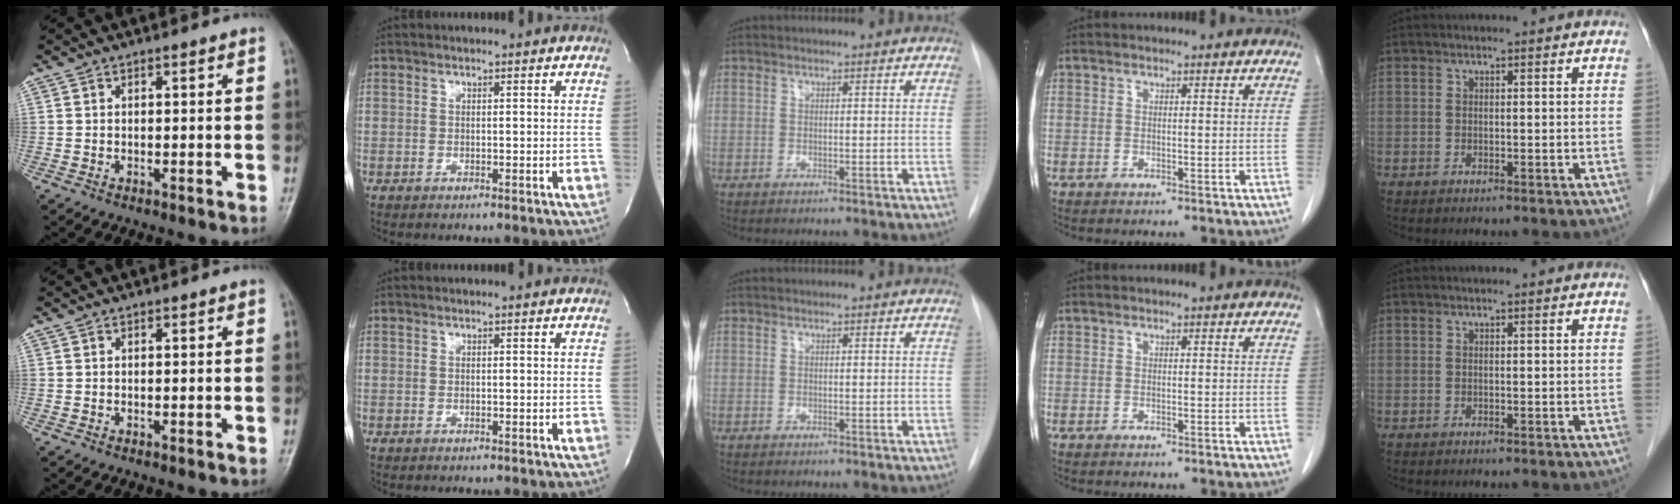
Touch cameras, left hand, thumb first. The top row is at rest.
{}